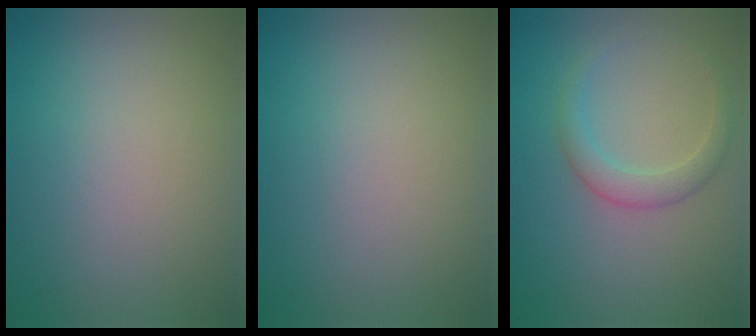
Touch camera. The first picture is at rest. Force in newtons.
{"total": 0.0}
{"total": 2.3, "press": 2.3, "slide": 0.1}